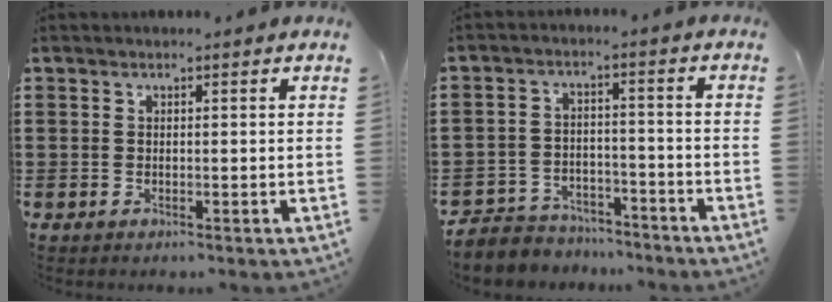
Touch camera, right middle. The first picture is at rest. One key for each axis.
{"total": 4.6, "fx": -4.4, "fy": 1.4, "fz": -0.2, "tx": -0.009, "ty": 0.009, "tz": -0.095}